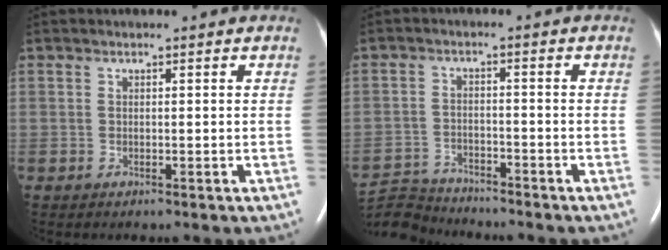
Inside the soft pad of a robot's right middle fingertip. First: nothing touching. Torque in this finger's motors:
{"motor_torque": [-0.10, 0.00, -0.09, -0.03]}